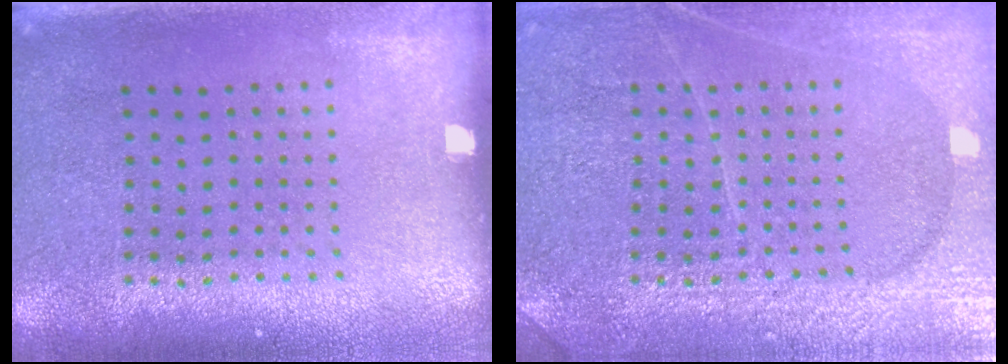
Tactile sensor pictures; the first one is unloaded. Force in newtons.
{"total": 3.6, "press": 3.6, "slide": 0.4}